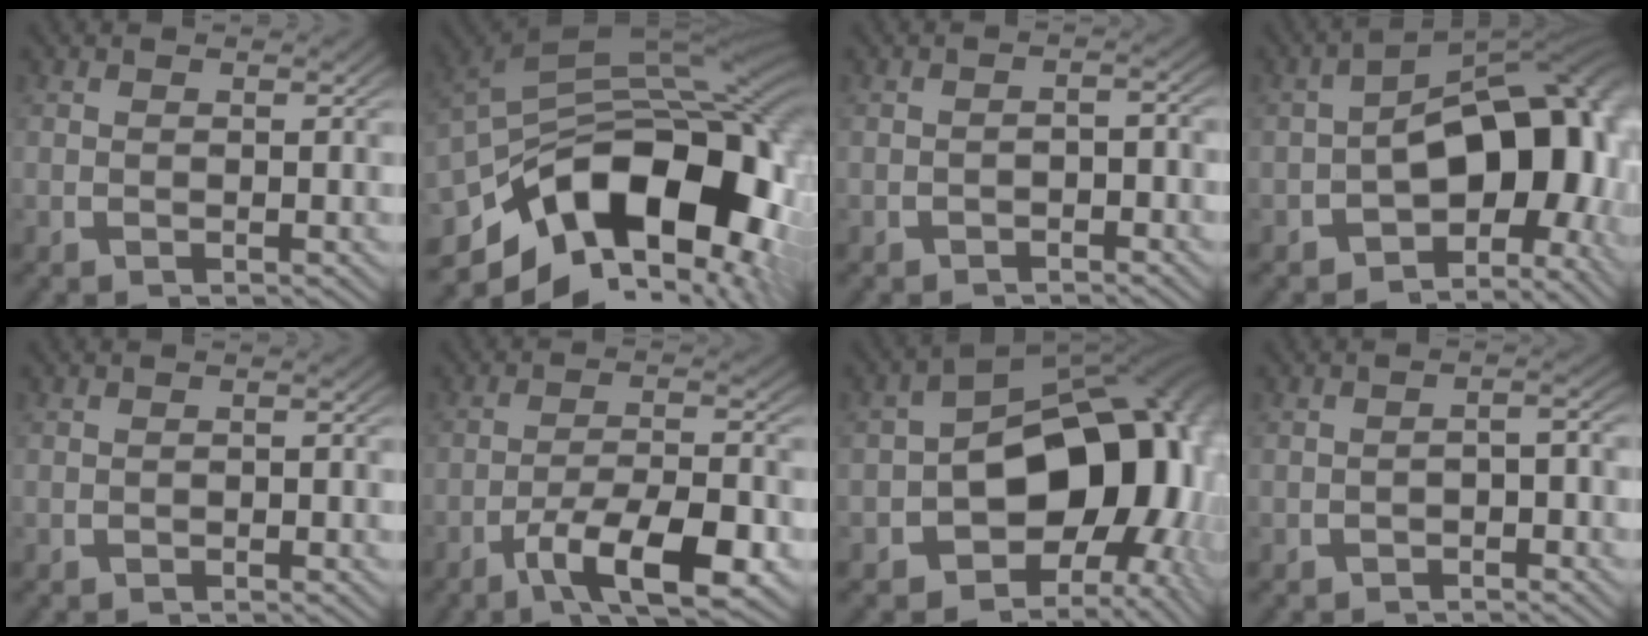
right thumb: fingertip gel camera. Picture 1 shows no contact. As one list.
[{"total": 22.7, "force": [-2.9, 13.4, 18.1], "torque": [-0.313, -0.050, -0.023]}, {"total": 1.6, "force": [-1.4, 0.5, 0.7], "torque": [-0.010, -0.006, -0.018]}, {"total": 15.7, "force": [-1.7, 9.7, 12.2], "torque": [-0.183, -0.040, -0.014]}, {"total": 0.7, "force": [-0.6, 0.2, 0.2], "torque": [-0.003, -0.003, -0.010]}, {"total": 8.2, "force": [-2.8, 3.6, 6.8], "torque": [-0.125, -0.028, -0.036]}, {"total": 20.2, "force": [-2.0, 13.3, 15.0], "torque": [-0.237, -0.054, -0.017]}, {"total": 1.9, "force": [-1.5, 0.7, 1.0], "torque": [-0.017, -0.004, -0.018]}]